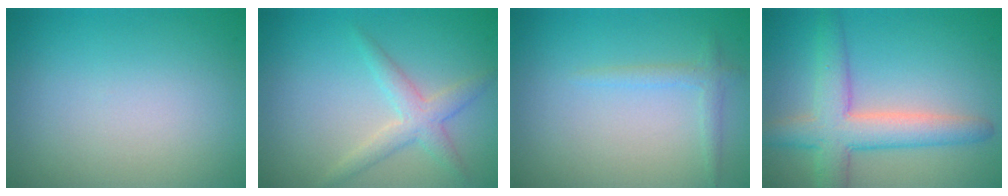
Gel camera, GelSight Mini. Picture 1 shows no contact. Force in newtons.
{"total": 2.5, "press": 2.5, "slide": 0.1}
{"total": 1.3, "press": 1.3, "slide": 0.1}
{"total": 5.8, "press": 5.8, "slide": 0.2}